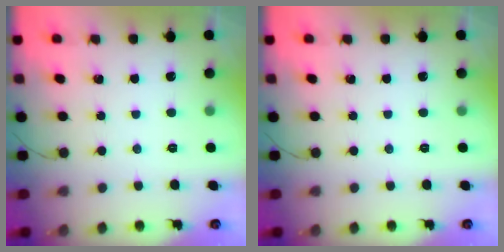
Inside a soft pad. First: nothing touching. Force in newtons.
{"total": 0.0}